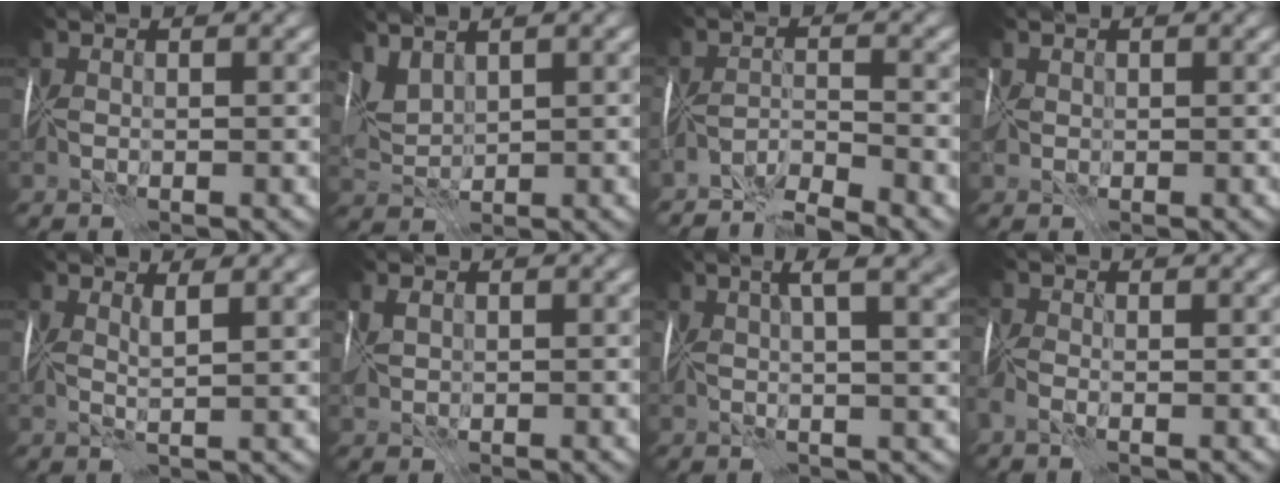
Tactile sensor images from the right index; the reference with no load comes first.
{"total": 2.2, "force": [2.1, -0.2, 0.7], "torque": [-0.016, -0.006, 0.046]}
{"total": 4.0, "force": [-3.5, -1.8, -0.4], "torque": [0.019, -0.004, -0.071]}
{"total": 1.4, "force": [0.0, 1.0, 1.0], "torque": [-0.016, -0.005, 0.000]}
{"total": 1.8, "force": [1.1, -0.7, 1.2], "torque": [-0.020, -0.006, 0.021]}
{"total": 1.0, "force": [0.4, 0.3, 0.8], "torque": [-0.016, -0.002, 0.011]}
{"total": 6.8, "force": [3.3, 1.5, 5.7], "torque": [-0.060, 0.024, 0.035]}
{"total": 2.0, "force": [-1.3, 0.8, 1.4], "torque": [-0.035, -0.005, -0.032]}